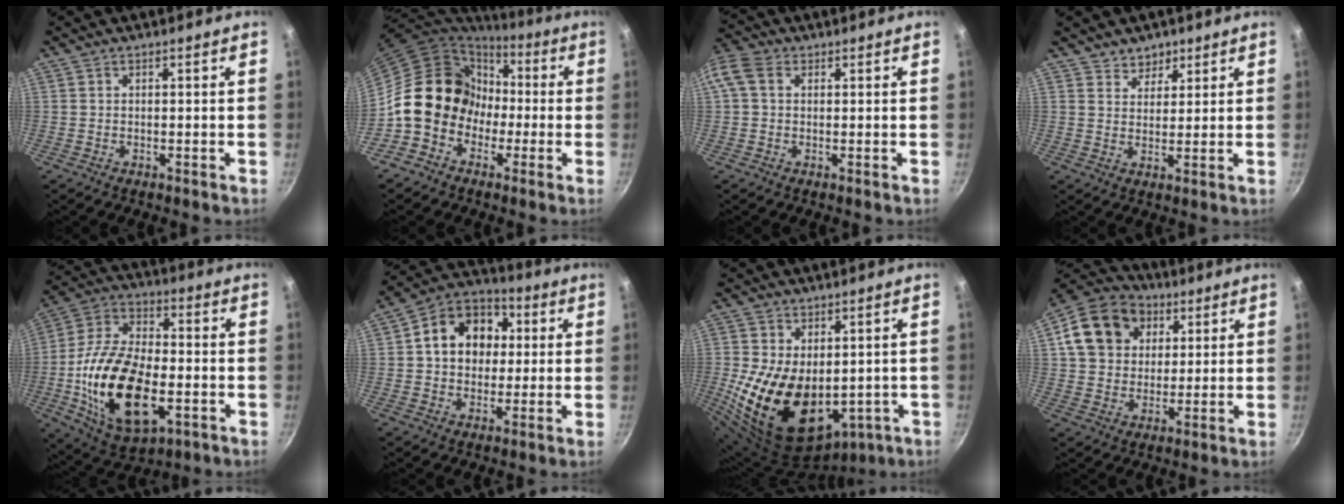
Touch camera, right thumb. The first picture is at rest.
{"total": 14.5, "force": [-2.1, 12.7, 6.6], "torque": [-0.058, 0.048, -0.039]}
{"total": 7.4, "force": [1.5, 5.6, 4.6], "torque": [-0.101, 0.024, 0.014]}
{"total": 4.1, "force": [3.0, 2.9, 0.5], "torque": [0.016, -0.015, 0.045]}
{"total": 23.8, "force": [-5.1, 12.8, 19.4], "torque": [-0.361, 0.023, -0.090]}
{"total": 14.4, "force": [2.3, 11.5, 8.4], "torque": [-0.103, 0.023, 0.021]}
{"total": 18.8, "force": [-1.7, 12.1, 14.4], "torque": [-0.242, -0.014, 0.001]}
{"total": 16.5, "force": [5.2, 13.2, 8.3], "torque": [-0.134, 0.013, 0.080]}